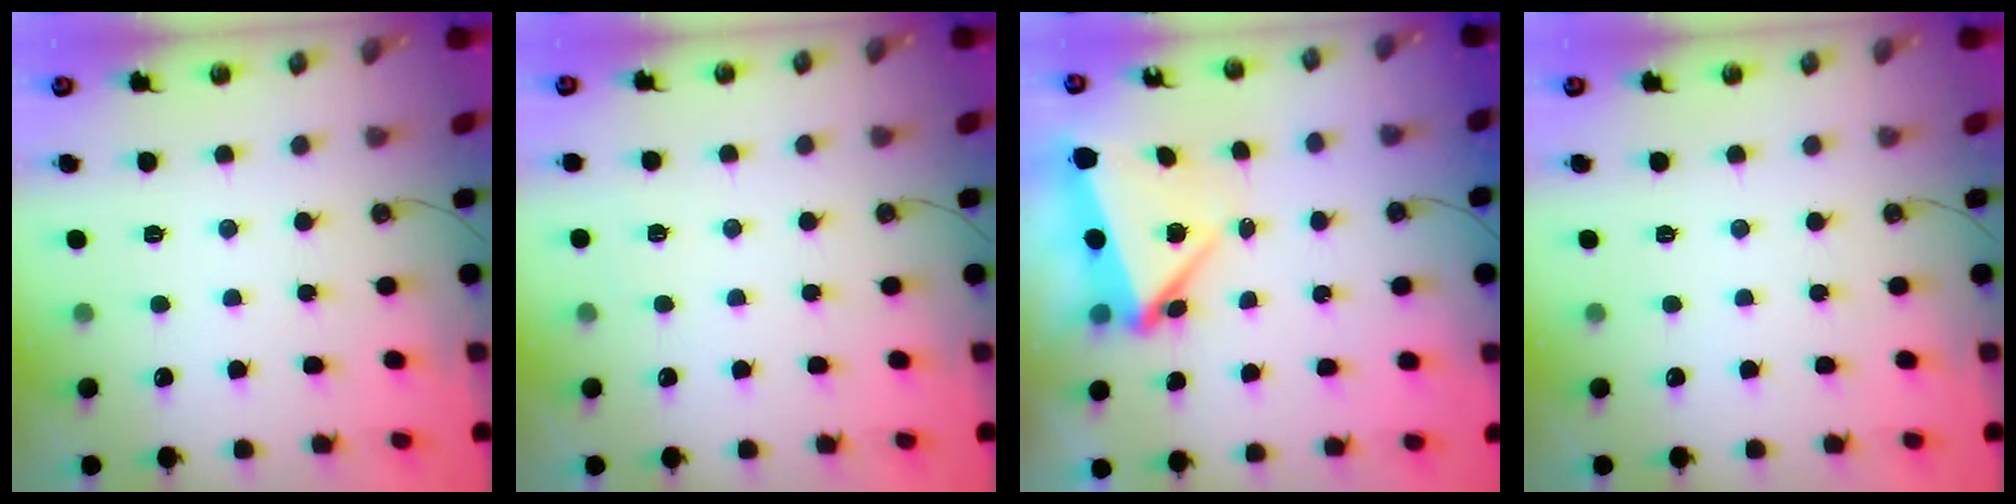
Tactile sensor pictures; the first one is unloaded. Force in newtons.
{"total": 3.5, "press": 3.5, "slide": 0.7}
{"total": 5.4, "press": 5.3, "slide": 0.8}
{"total": 0.0}